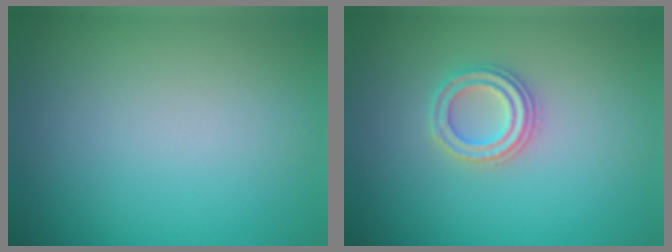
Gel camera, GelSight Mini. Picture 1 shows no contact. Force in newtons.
{"total": 2.4, "press": 2.3, "slide": 0.4}